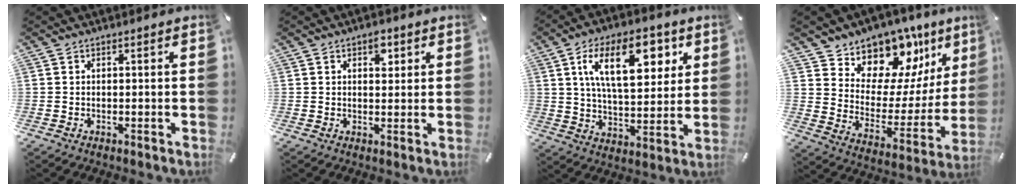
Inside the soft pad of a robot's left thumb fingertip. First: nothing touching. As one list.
[{"total": 3.4, "force": [1.7, 2.1, 2.1], "torque": [-0.013, -0.008, 0.022]}, {"total": 18.2, "force": [7.5, 9.2, 13.8], "torque": [-0.229, -0.001, 0.122]}, {"total": 12.0, "force": [9.9, 6.6, 0.6], "torque": [-0.009, -0.126, 0.177]}]